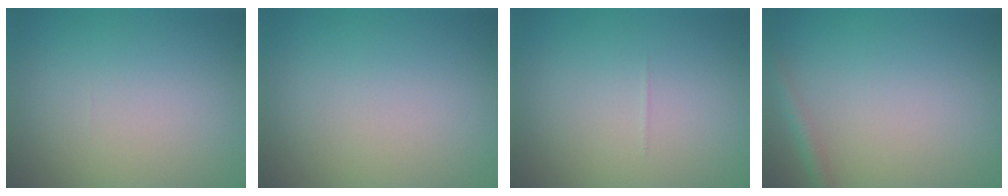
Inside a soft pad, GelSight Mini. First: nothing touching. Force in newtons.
{"total": 0.0}
{"total": 0.0}
{"total": 1.4, "press": 1.4, "slide": 0.1}